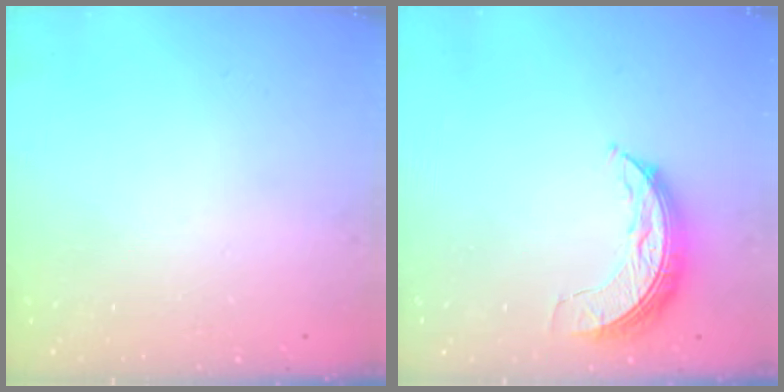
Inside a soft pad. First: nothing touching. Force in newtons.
{"total": 8.3, "press": 8.3, "slide": 0.5}